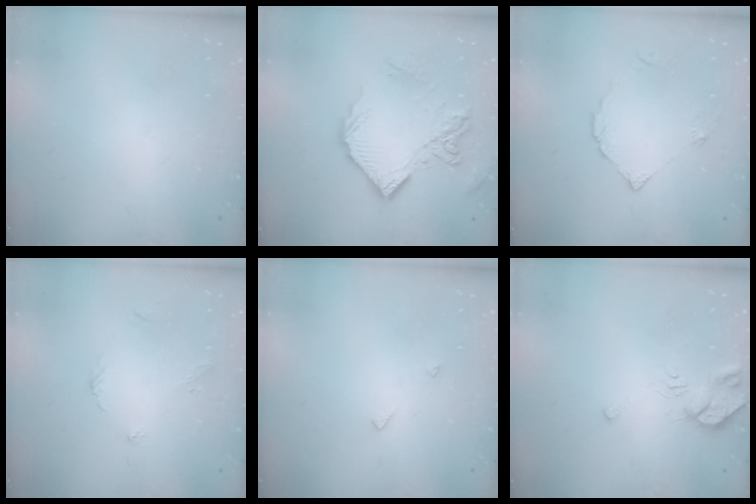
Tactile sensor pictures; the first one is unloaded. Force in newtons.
{"total": 13.4, "press": 13.3, "slide": 1.4}
{"total": 3.9, "press": 3.9, "slide": 0.0}
{"total": 2.9, "press": 2.9, "slide": 0.4}
{"total": 4.8, "press": 4.8, "slide": 0.3}
{"total": 7.4, "press": 7.4, "slide": 1.1}